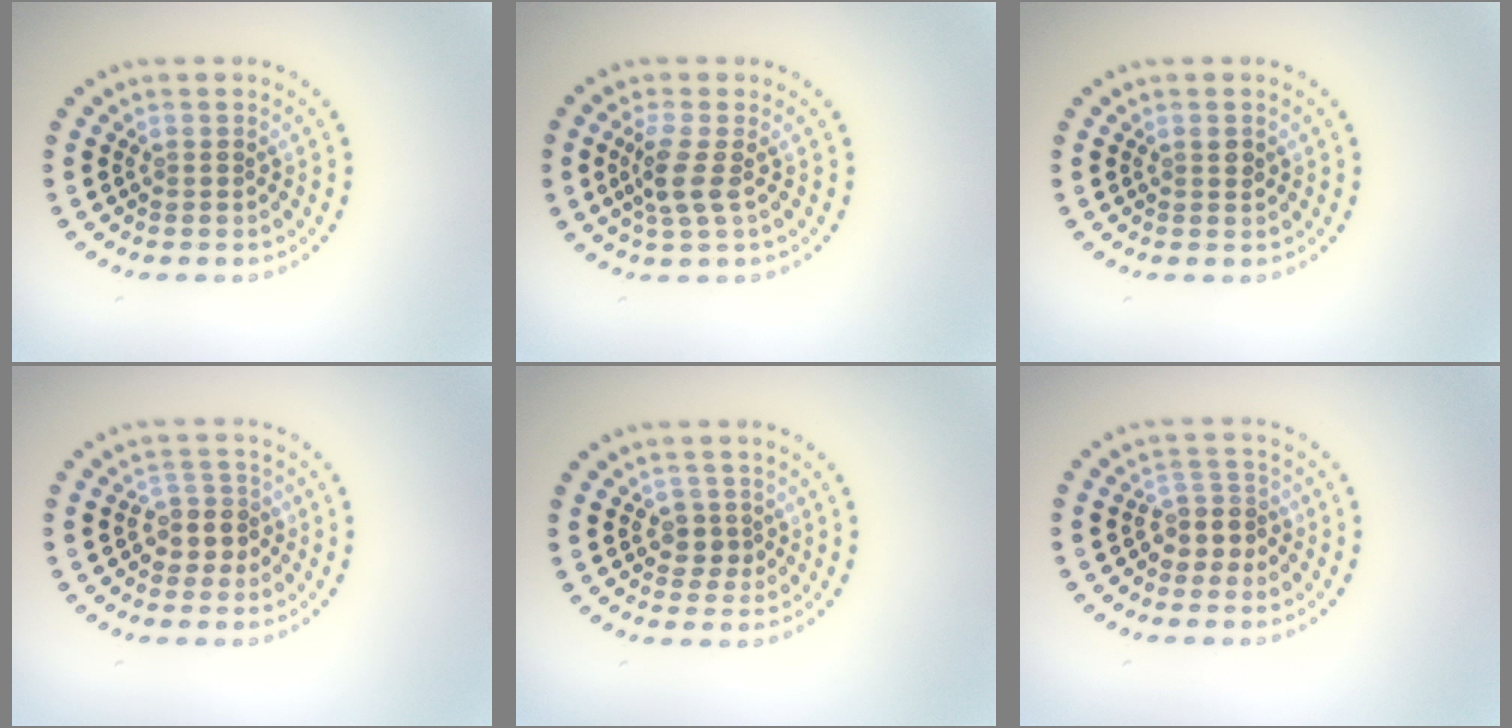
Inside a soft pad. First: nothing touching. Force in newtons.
{"total": 2.6, "press": 2.1, "slide": 1.6}
{"total": 0.9, "press": 0.8, "slide": 0.3}
{"total": 2.3, "press": 1.9, "slide": 1.3}
{"total": 1.8, "press": 1.5, "slide": 1.0}
{"total": 2.3, "press": 1.8, "slide": 1.5}